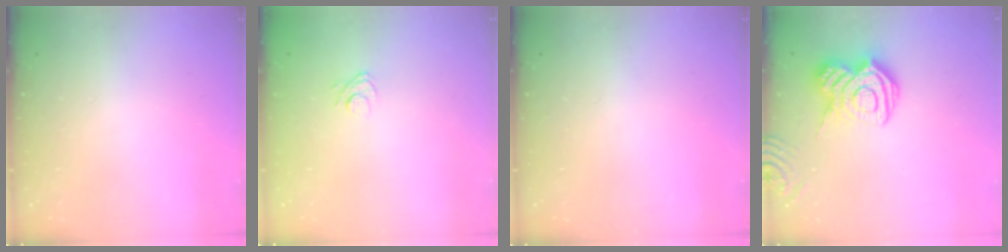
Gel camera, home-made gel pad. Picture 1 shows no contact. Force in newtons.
{"total": 6.1, "press": 5.9, "slide": 1.3}
{"total": 0.0}
{"total": 14.7, "press": 14.6, "slide": 1.0}